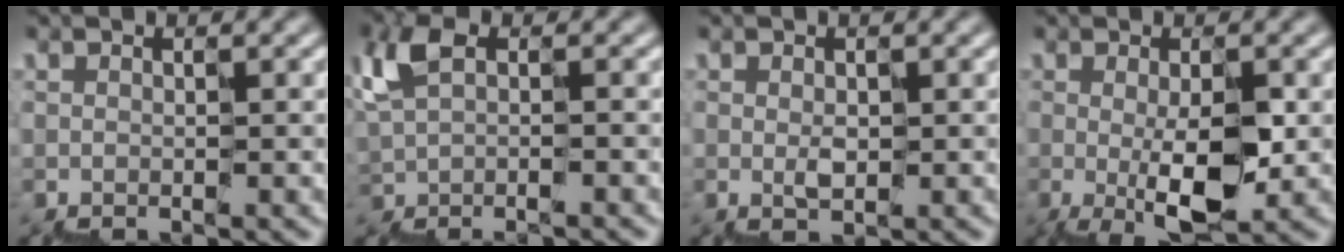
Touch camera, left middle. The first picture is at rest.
{"total": 3.4, "force": [-0.4, 1.5, 3.0], "torque": [-0.064, 0.002, -0.010]}
{"total": 1.2, "force": [0.3, 0.7, 0.9], "torque": [-0.018, 0.007, 0.006]}
{"total": 4.2, "force": [-0.3, 1.3, 4.0], "torque": [-0.070, -0.003, 0.000]}